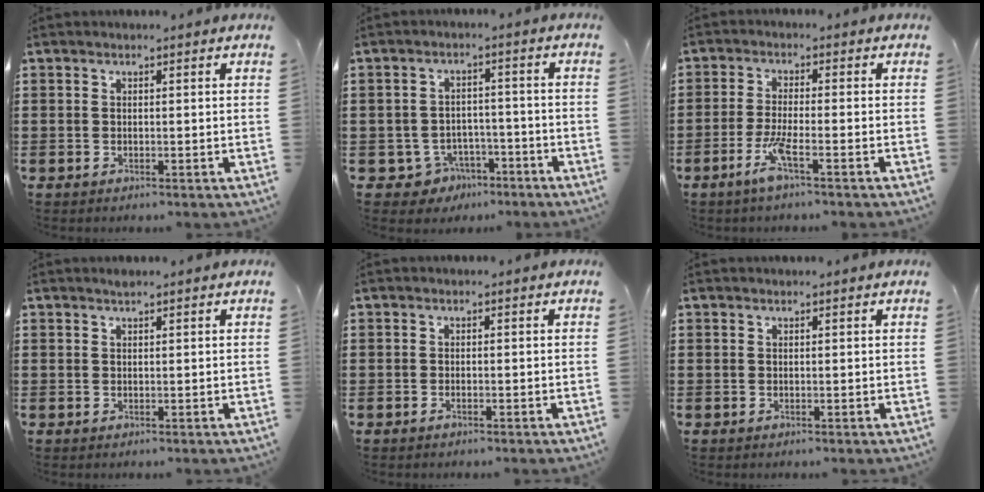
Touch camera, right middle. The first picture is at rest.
{"total": 4.1, "force": [-3.1, 2.5, 0.8], "torque": [-0.031, 0.007, -0.065]}
{"total": 4.6, "force": [-2.5, 0.3, 3.8], "torque": [-0.084, -0.009, -0.051]}
{"total": 0.5, "force": [0.4, 0.1, 0.3], "torque": [-0.007, -0.001, 0.008]}
{"total": 0.5, "force": [-0.3, 0.1, 0.4], "torque": [-0.009, -0.003, -0.005]}
{"total": 0.0}